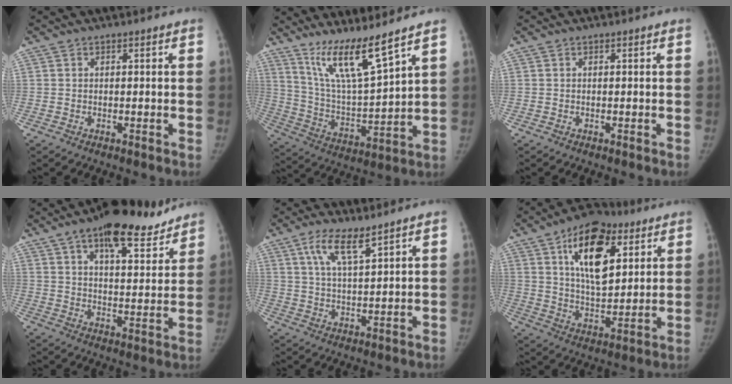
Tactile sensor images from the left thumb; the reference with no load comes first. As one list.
[{"total": 13.0, "force": [9.6, 1.0, 8.6], "torque": [-0.146, -0.072, 0.189]}, {"total": 0.0}, {"total": 16.2, "force": [11.4, 6.0, 9.7], "torque": [-0.103, -0.043, 0.175]}, {"total": 6.7, "force": [4.2, 1.6, 4.9], "torque": [-0.093, -0.020, 0.085]}, {"total": 17.5, "force": [7.2, 9.2, 13.0], "torque": [-0.171, -0.026, 0.118]}]